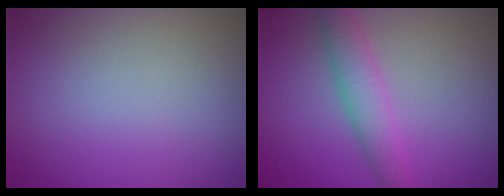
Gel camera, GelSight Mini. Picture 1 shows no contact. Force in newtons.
{"total": 3.2, "press": 3.2, "slide": 0.1}